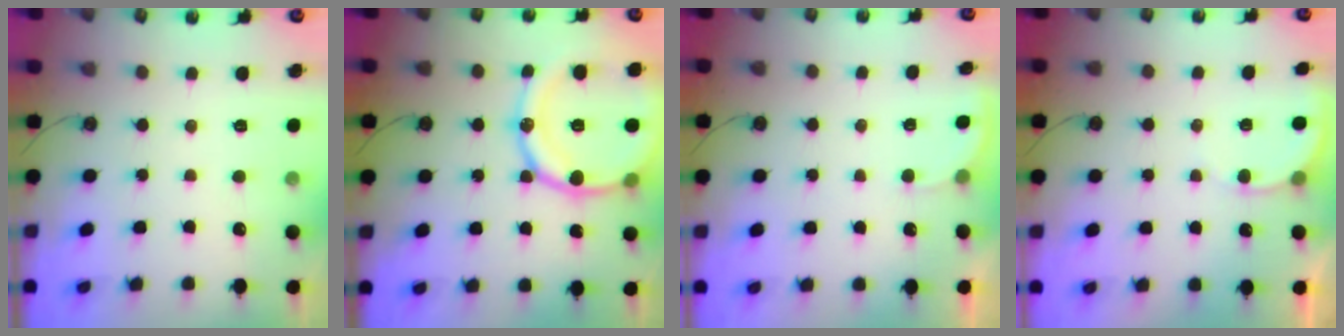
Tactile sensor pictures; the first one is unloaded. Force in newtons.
{"total": 19.6, "press": 19.3, "slide": 3.3}
{"total": 2.3, "press": 2.3, "slide": 0.5}
{"total": 3.7, "press": 3.7, "slide": 0.2}